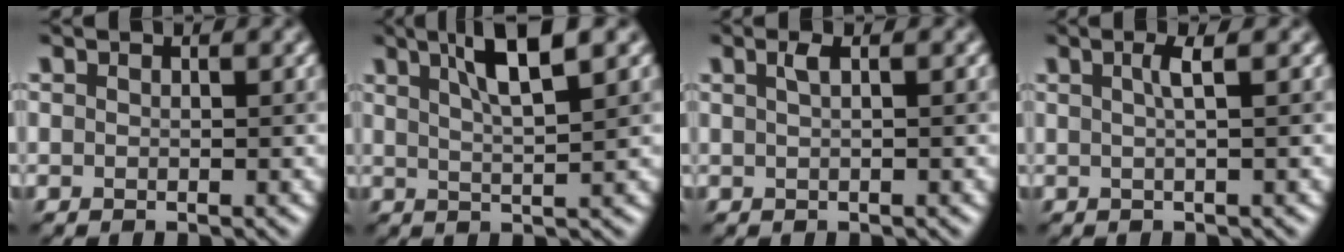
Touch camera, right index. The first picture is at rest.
{"total": 5.3, "force": [2.9, 0.9, 4.4], "torque": [-0.062, 0.015, 0.050]}
{"total": 1.3, "force": [0.4, 0.4, 1.2], "torque": [-0.017, 0.011, 0.008]}
{"total": 1.9, "force": [0.3, 0.3, 1.8], "torque": [-0.030, 0.009, 0.006]}